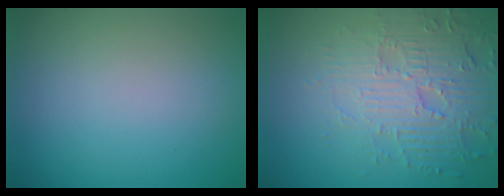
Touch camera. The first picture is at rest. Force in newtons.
{"total": 4.5, "press": 4.4, "slide": 0.6}